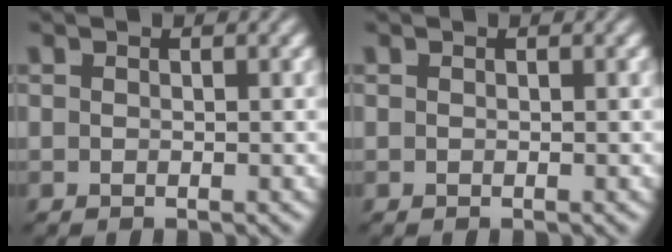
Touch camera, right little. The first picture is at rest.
{"total": 0.0}